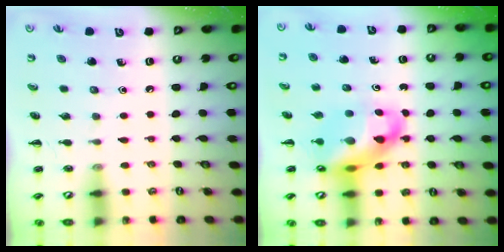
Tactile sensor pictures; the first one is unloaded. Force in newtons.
{"total": 13.4, "press": 13.0, "slide": 3.3}